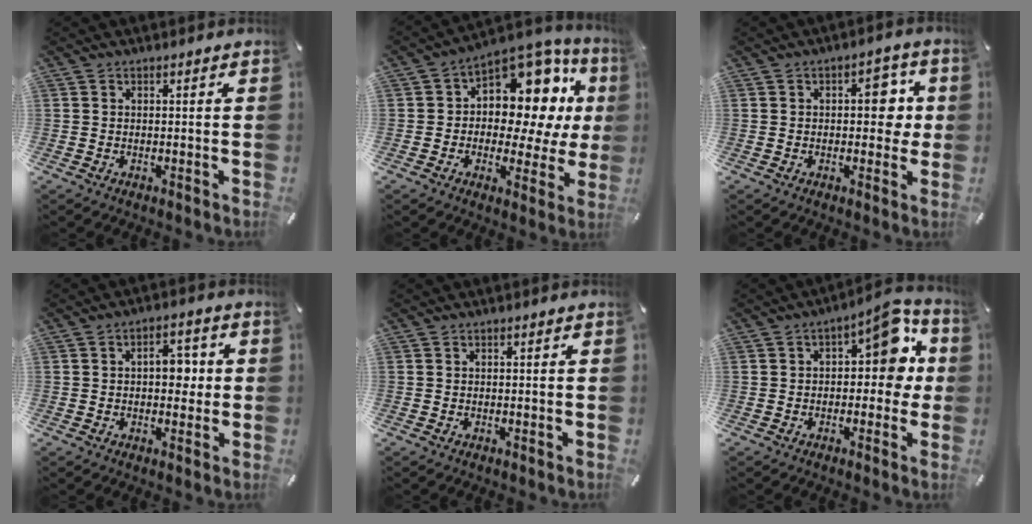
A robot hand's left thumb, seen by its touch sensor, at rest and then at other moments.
{"total": 13.6, "force": [4.2, 9.4, 8.9], "torque": [-0.111, -0.054, 0.075]}
{"total": 7.8, "force": [0.8, 4.7, 6.1], "torque": [-0.061, -0.004, 0.001]}
{"total": 6.3, "force": [0.4, 3.7, 5.1], "torque": [-0.066, 0.002, -0.003]}
{"total": 0.0}
{"total": 10.2, "force": [2.7, 5.2, 8.3], "torque": [-0.095, -0.019, 0.038]}